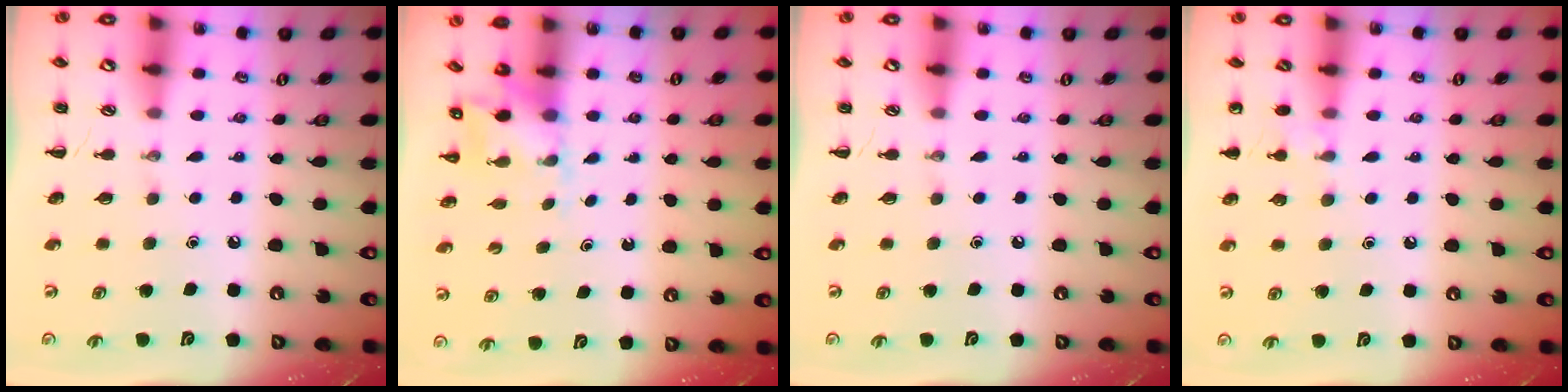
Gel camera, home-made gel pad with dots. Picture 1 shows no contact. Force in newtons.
{"total": 2.3, "press": 2.3, "slide": 0.6}
{"total": 0.0}
{"total": 6.3, "press": 6.0, "slide": 1.9}